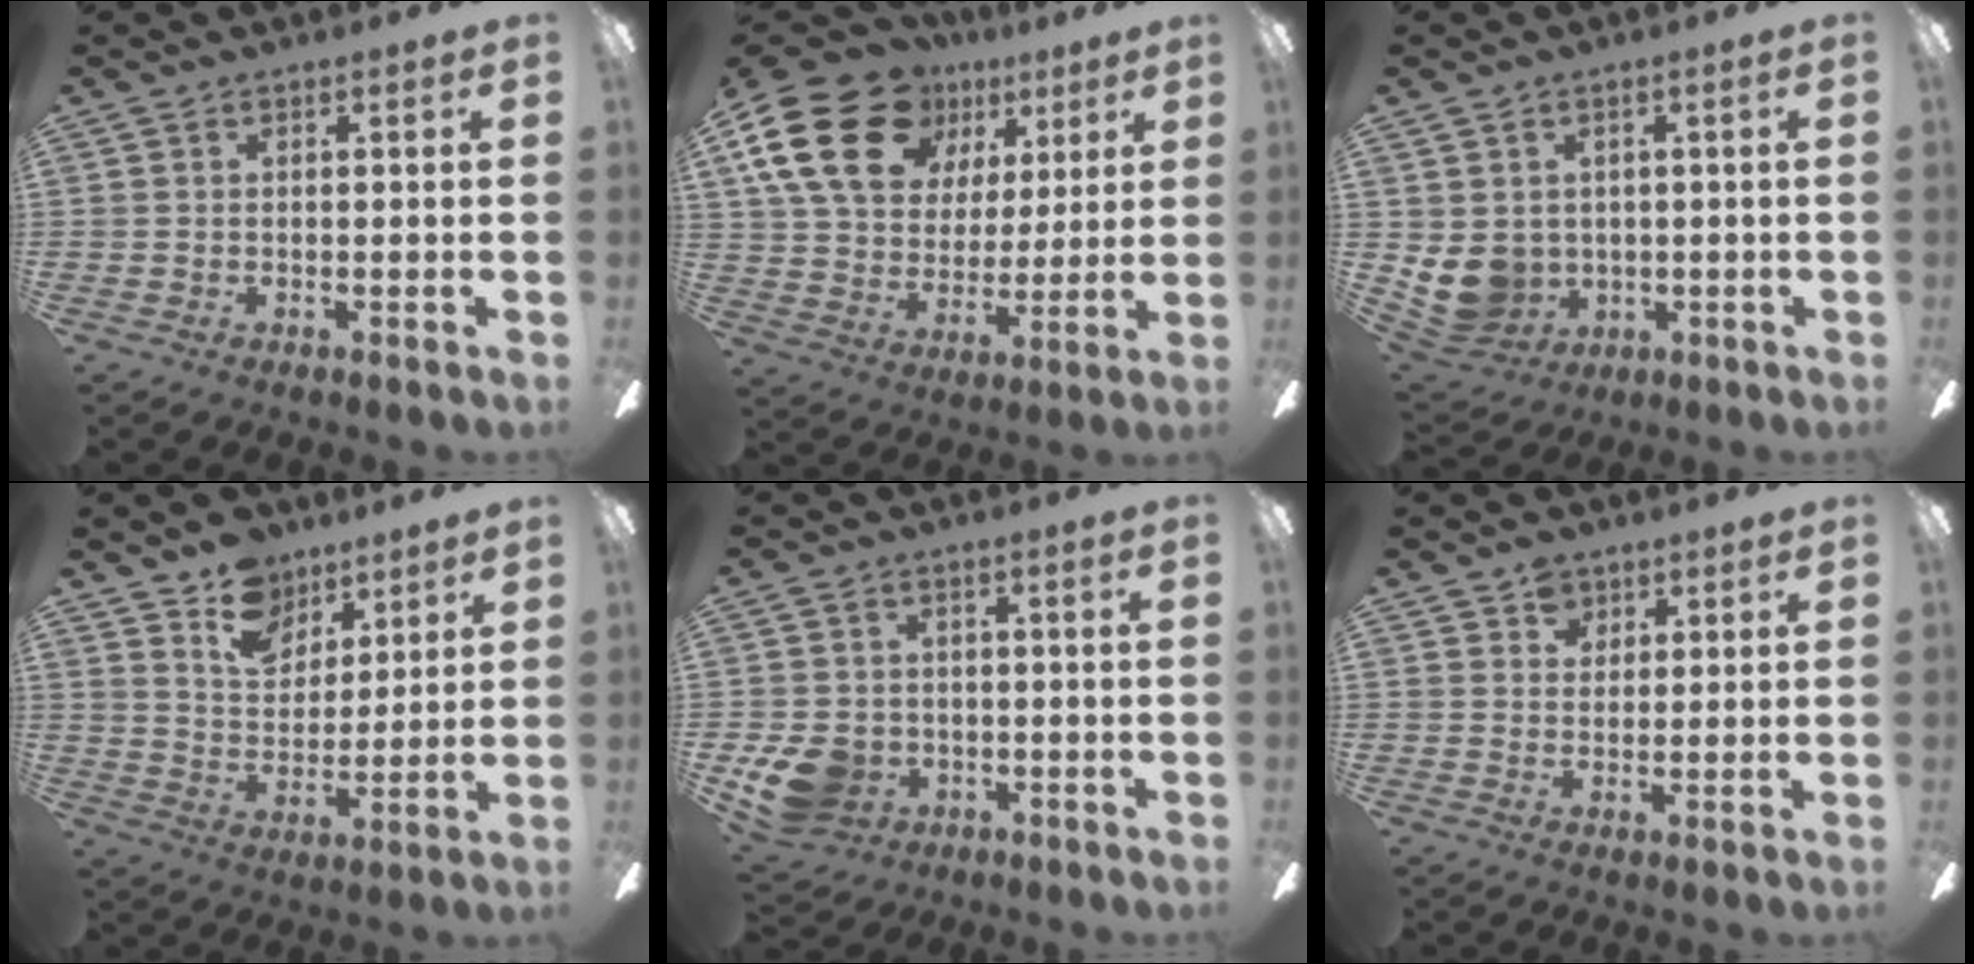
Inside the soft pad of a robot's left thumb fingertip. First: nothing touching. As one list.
[{"total": 22.5, "force": [11.2, 15.5, 11.9], "torque": [-0.221, -0.043, 0.208]}, {"total": 8.4, "force": [0.7, 7.6, 3.4], "torque": [-0.100, -0.014, 0.017]}, {"total": 10.8, "force": [7.8, 6.9, 2.9], "torque": [-0.045, -0.041, 0.146]}, {"total": 9.6, "force": [-3.2, 7.8, 4.6], "torque": [-0.104, 0.015, -0.058]}, {"total": 4.5, "force": [2.9, 3.2, 1.3], "torque": [-0.012, -0.003, 0.049]}]